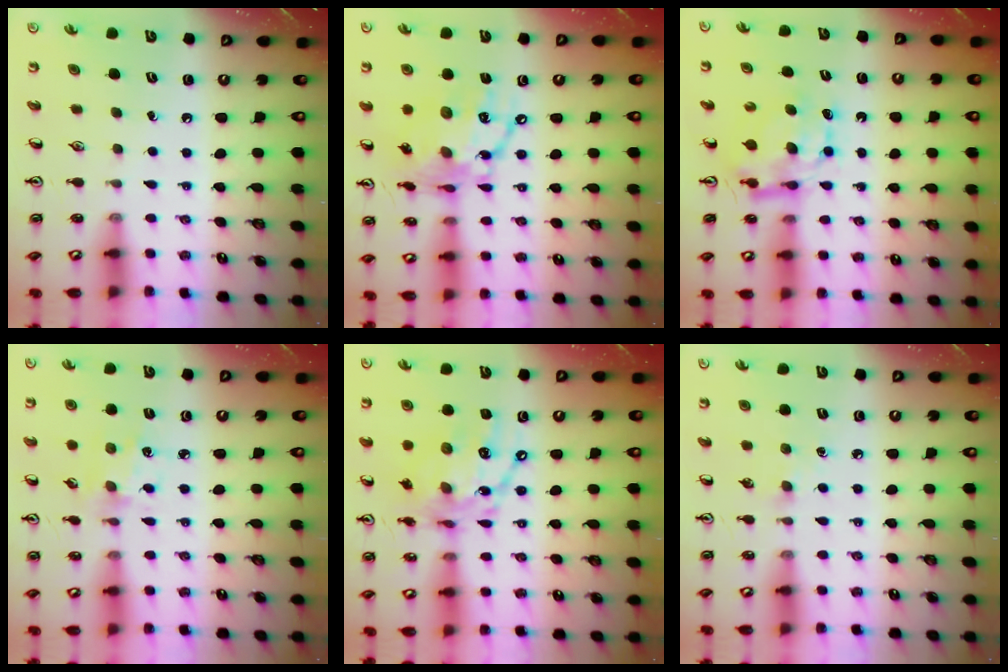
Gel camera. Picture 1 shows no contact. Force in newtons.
{"total": 16.4, "press": 16.3, "slide": 1.9}
{"total": 7.0, "press": 6.9, "slide": 0.6}
{"total": 2.0, "press": 2.0, "slide": 0.4}
{"total": 14.2, "press": 14.2, "slide": 1.1}
{"total": 3.4, "press": 3.3, "slide": 0.5}